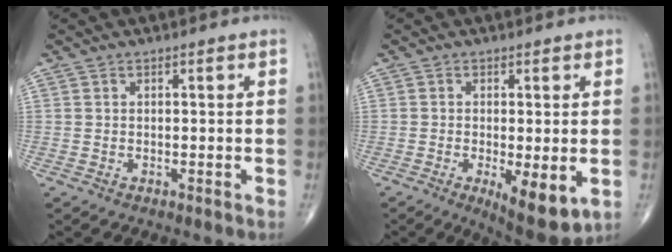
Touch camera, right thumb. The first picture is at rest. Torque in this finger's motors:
{"motor_torque": [0.80, 0.88, 0.12, -0.14, 0.20]}